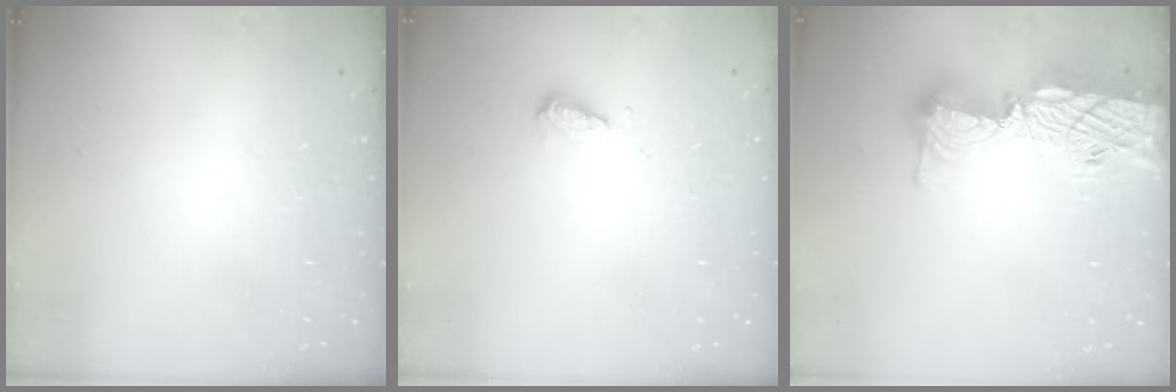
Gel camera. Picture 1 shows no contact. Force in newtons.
{"total": 5.2, "press": 5.2, "slide": 0.5}
{"total": 17.5, "press": 17.4, "slide": 1.3}